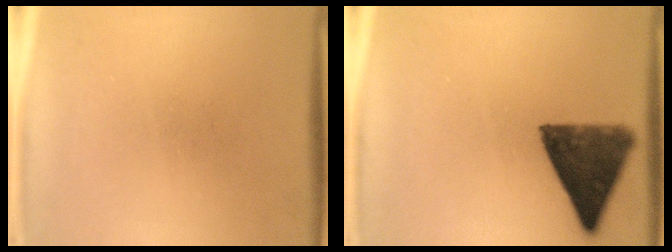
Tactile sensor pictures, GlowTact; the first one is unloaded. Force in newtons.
{"total": 11.7}